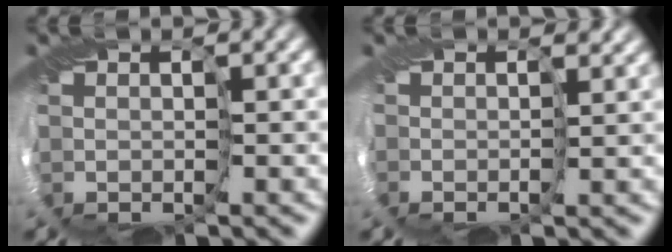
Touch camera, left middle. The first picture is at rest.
{"total": 2.1, "force": [1.9, 0.8, 0.4], "torque": [-0.011, 0.004, 0.028]}